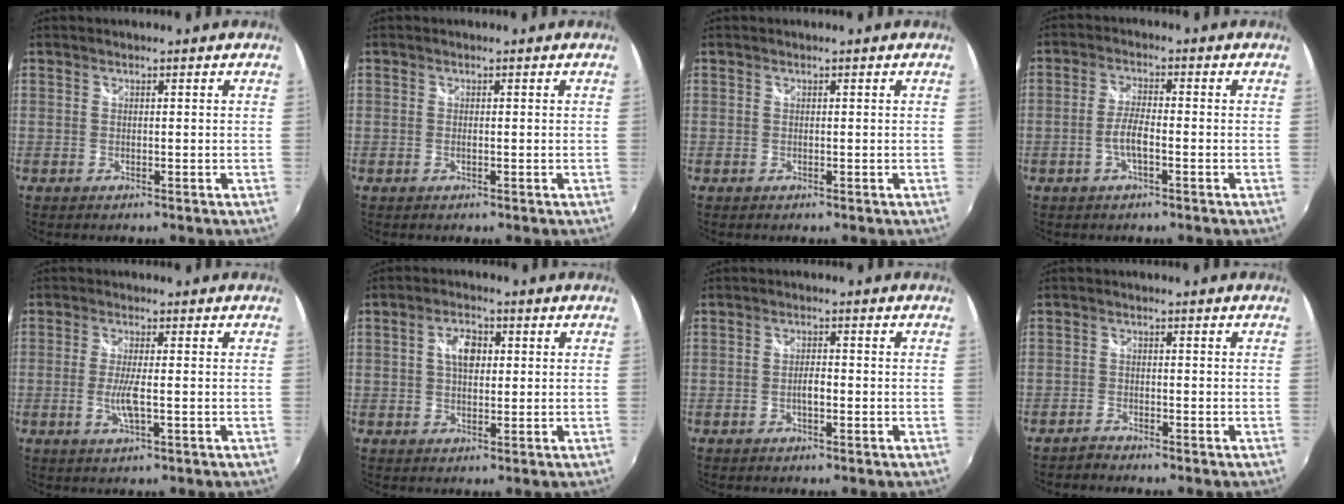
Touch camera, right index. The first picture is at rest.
{"total": 0.6, "force": [-0.2, 0.0, 0.6], "torque": [-0.013, 0.000, -0.004]}
{"total": 0.0}
{"total": 4.0, "force": [-1.5, 1.0, 3.6], "torque": [-0.078, 0.002, -0.029]}
{"total": 4.3, "force": [-1.0, 0.4, 4.1], "torque": [-0.086, -0.008, -0.019]}
{"total": 4.8, "force": [0.9, 2.9, 3.7], "torque": [-0.065, 0.012, 0.015]}
{"total": 2.0, "force": [-0.7, 0.7, 1.7], "torque": [-0.032, 0.001, -0.013]}
{"total": 1.8, "force": [-1.7, 0.4, 0.1], "torque": [-0.010, -0.001, -0.038]}